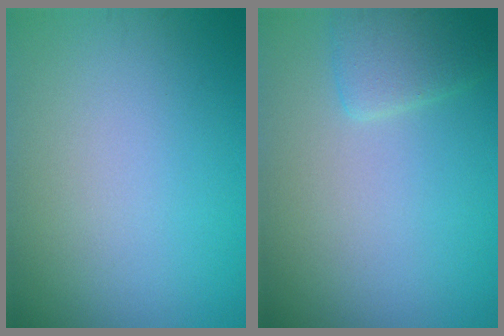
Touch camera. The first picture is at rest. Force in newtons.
{"total": 2.2, "press": 2.1, "slide": 0.2}